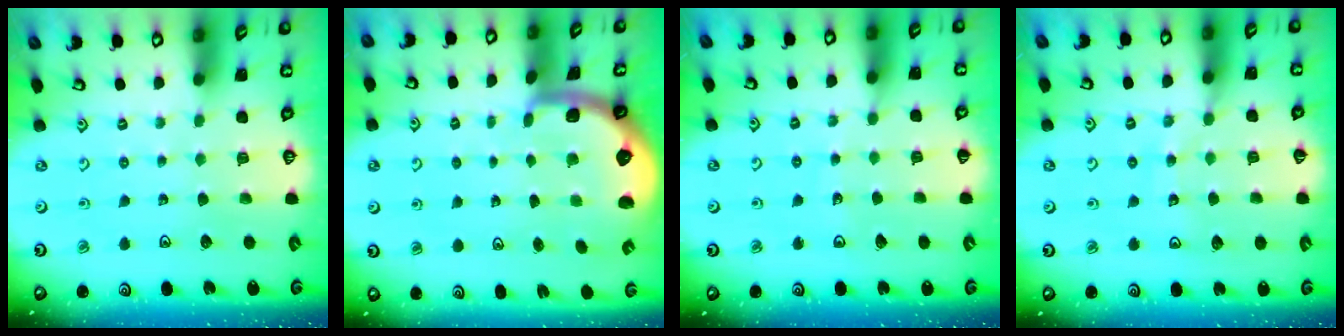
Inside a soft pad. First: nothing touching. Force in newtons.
{"total": 2.4, "press": 2.3, "slide": 0.8}
{"total": 2.7, "press": 2.7, "slide": 0.3}
{"total": 9.9, "press": 9.8, "slide": 1.2}